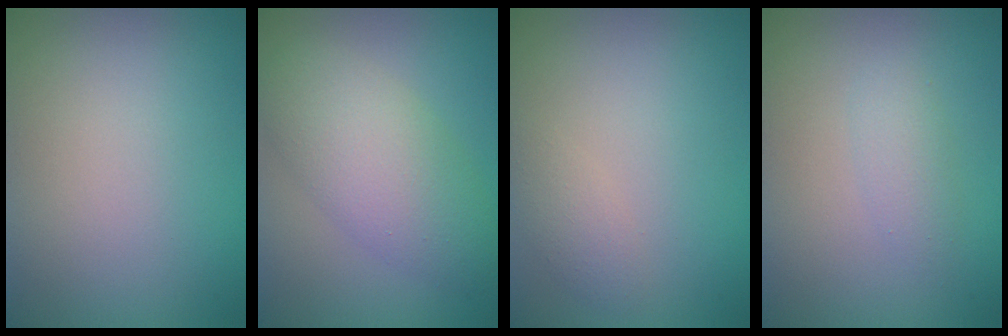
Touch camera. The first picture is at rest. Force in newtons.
{"total": 5.6, "press": 5.6, "slide": 0.0}
{"total": 1.4, "press": 1.4, "slide": 0.1}
{"total": 1.4, "press": 1.4, "slide": 0.0}